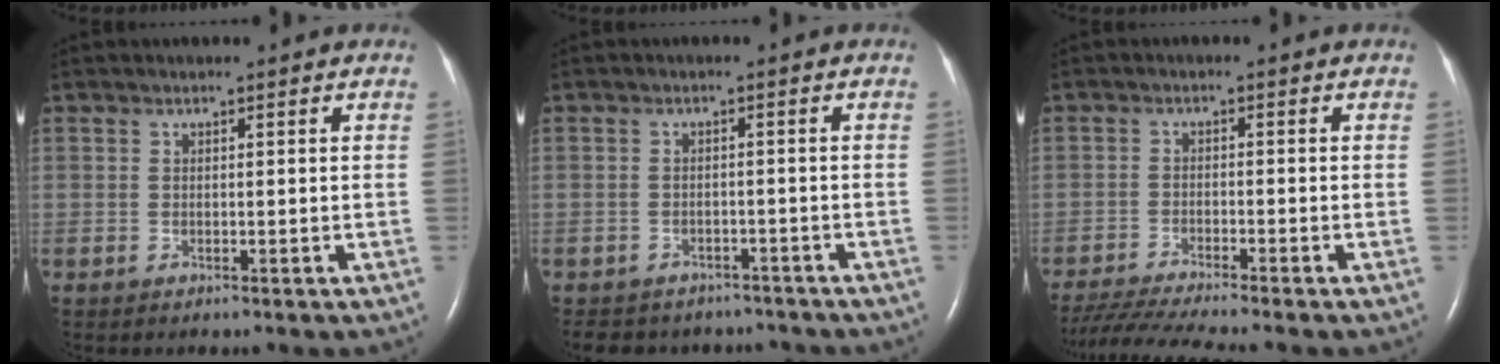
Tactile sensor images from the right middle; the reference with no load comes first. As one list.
[{"total": 9.4, "force": [-8.4, 4.0, 1.4], "torque": [-0.027, 0.006, -0.097]}, {"total": 9.6, "force": [-8.5, -1.4, 4.1], "torque": [-0.064, -0.028, -0.142]}]